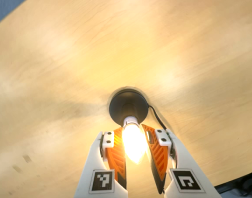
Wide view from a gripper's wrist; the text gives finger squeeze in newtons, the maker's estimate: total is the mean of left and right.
{"total": 14.6, "left": 13.9, "right": 15.3}